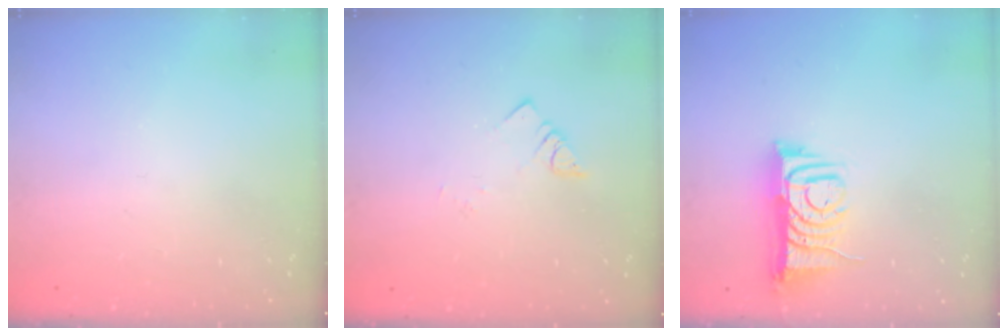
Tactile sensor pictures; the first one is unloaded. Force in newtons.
{"total": 1.9, "press": 1.9, "slide": 0.1}
{"total": 8.5, "press": 8.4, "slide": 0.4}